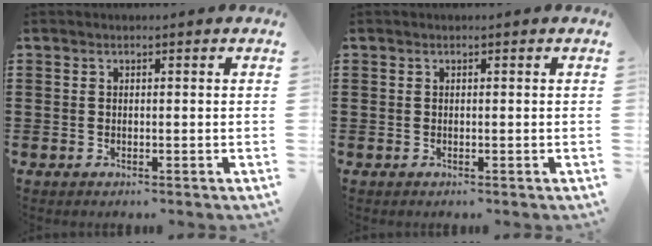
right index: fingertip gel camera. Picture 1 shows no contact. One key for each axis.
{"total": 0.0}